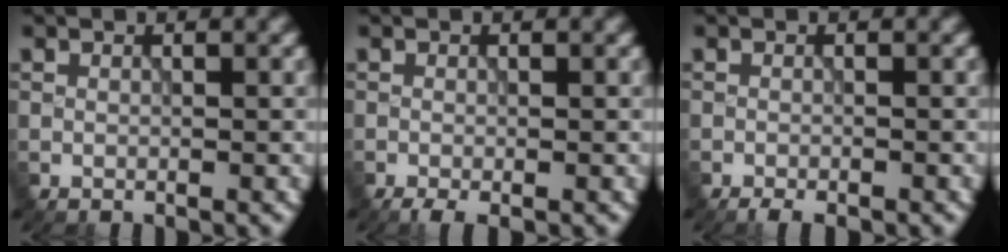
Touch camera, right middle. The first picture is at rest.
{"total": 1.4, "force": [-1.0, 0.3, 1.0], "torque": [-0.019, -0.005, -0.019]}
{"total": 1.6, "force": [-1.3, 0.4, 0.8], "torque": [-0.011, -0.002, -0.022]}